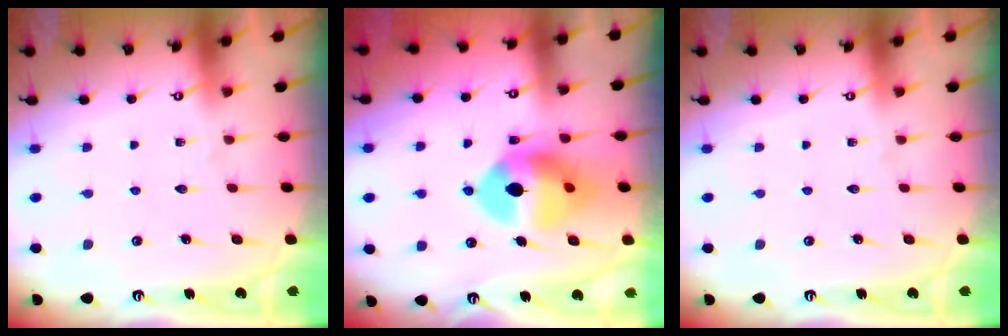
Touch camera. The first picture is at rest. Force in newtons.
{"total": 13.2, "press": 13.1, "slide": 1.8}
{"total": 0.0}